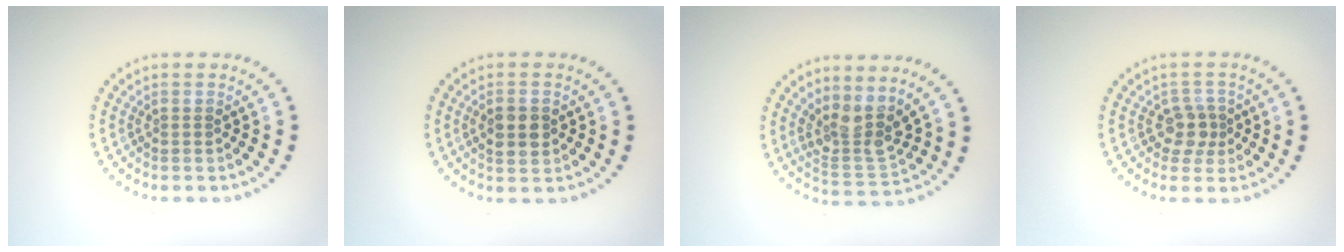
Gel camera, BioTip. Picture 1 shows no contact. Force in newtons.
{"total": 2.5, "press": 2.4, "slide": 0.2}
{"total": 3.7, "press": 3.1, "slide": 1.9}
{"total": 2.2, "press": 1.8, "slide": 1.3}